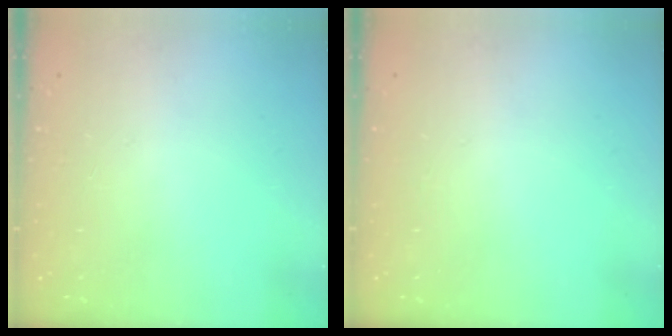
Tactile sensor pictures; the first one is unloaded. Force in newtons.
{"total": 0.0}